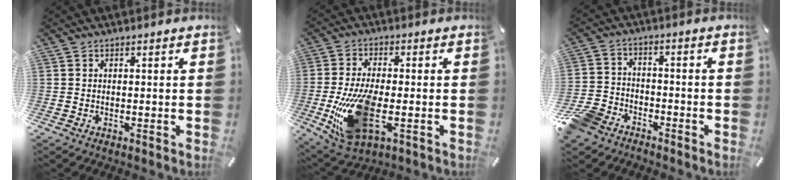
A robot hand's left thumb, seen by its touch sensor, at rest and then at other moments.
{"total": 15.7, "force": [-3.1, 7.7, 13.3], "torque": [-0.283, -0.017, -0.044]}
{"total": 8.1, "force": [-6.4, 4.6, 1.9], "torque": [-0.044, 0.036, -0.126]}